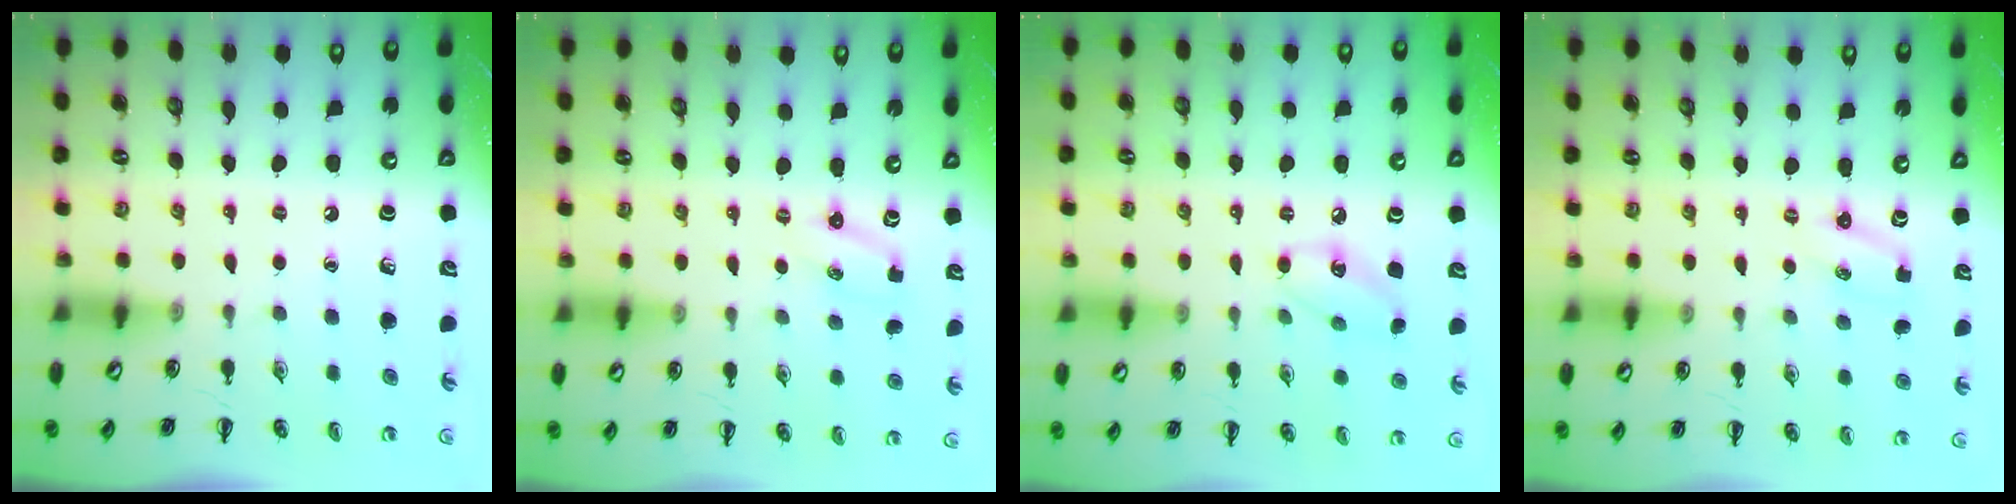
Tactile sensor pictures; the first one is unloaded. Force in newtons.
{"total": 2.1, "press": 2.0, "slide": 0.6}
{"total": 7.1, "press": 7.1, "slide": 0.7}
{"total": 2.1, "press": 2.0, "slide": 0.6}